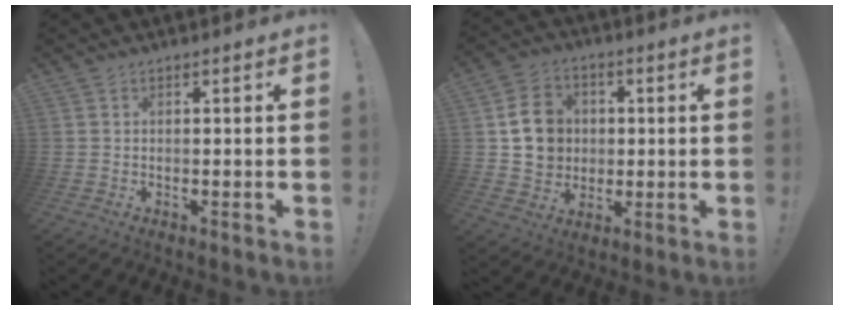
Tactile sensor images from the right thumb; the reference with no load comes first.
{"total": 12.4, "force": [1.8, 11.1, 5.4], "torque": [-0.061, 0.006, 0.044]}